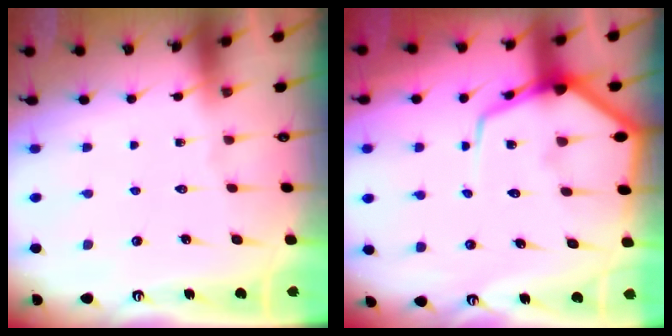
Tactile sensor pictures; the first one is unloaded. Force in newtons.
{"total": 11.7, "press": 11.6, "slide": 1.0}